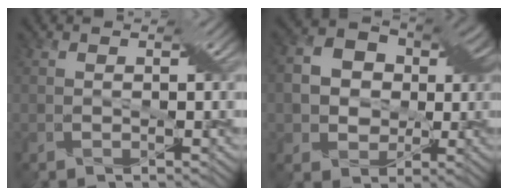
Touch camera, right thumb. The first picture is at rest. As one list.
[{"total": 10.1, "force": [0.8, 8.6, 5.2], "torque": [-0.116, 0.011, 0.005]}]